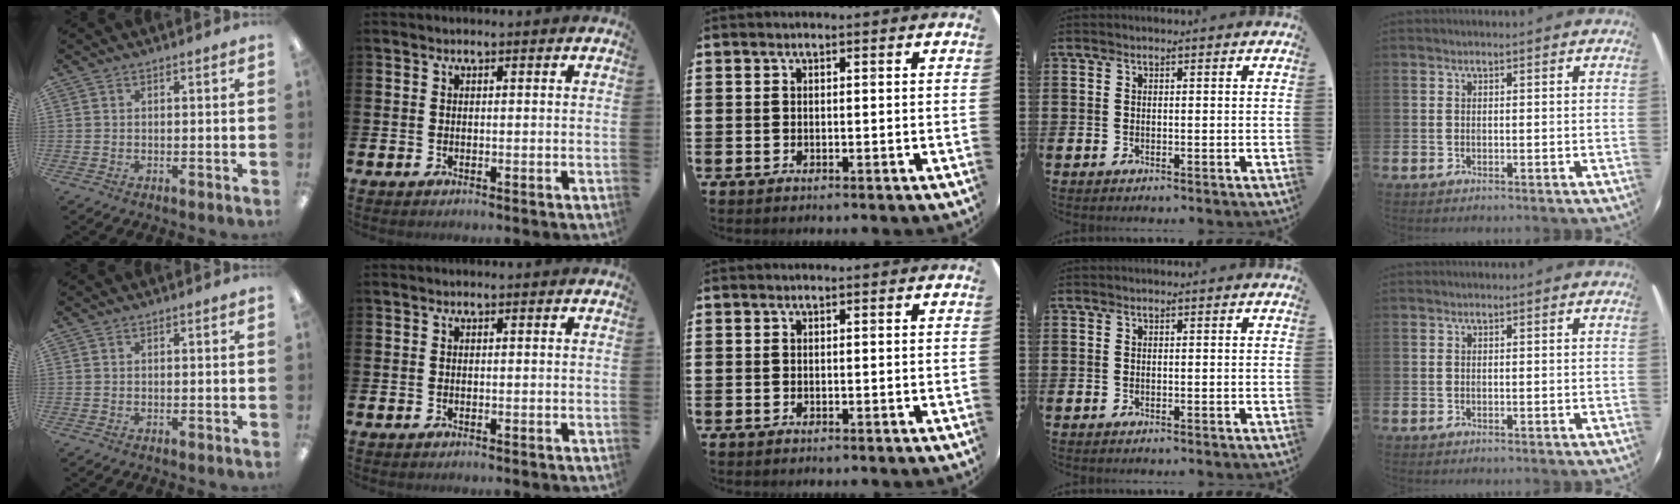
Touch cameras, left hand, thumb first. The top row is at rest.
{}